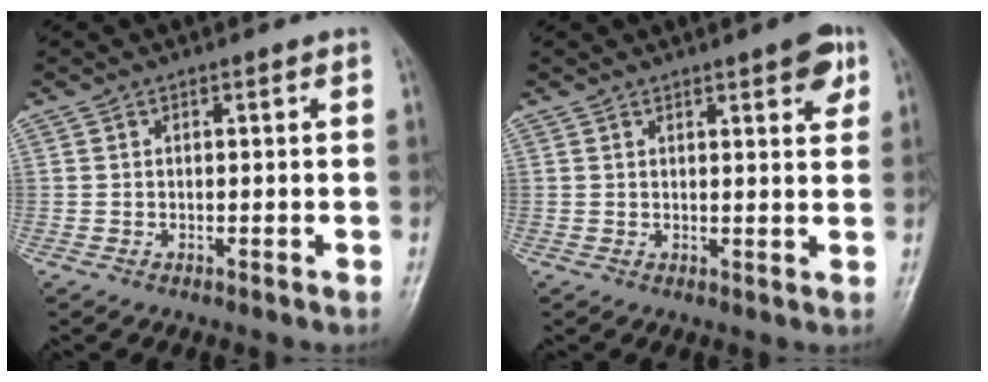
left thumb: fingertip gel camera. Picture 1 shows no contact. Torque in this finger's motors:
{"motor_torque": [-0.05, 0.05, 0.13, -0.08, 0.08]}